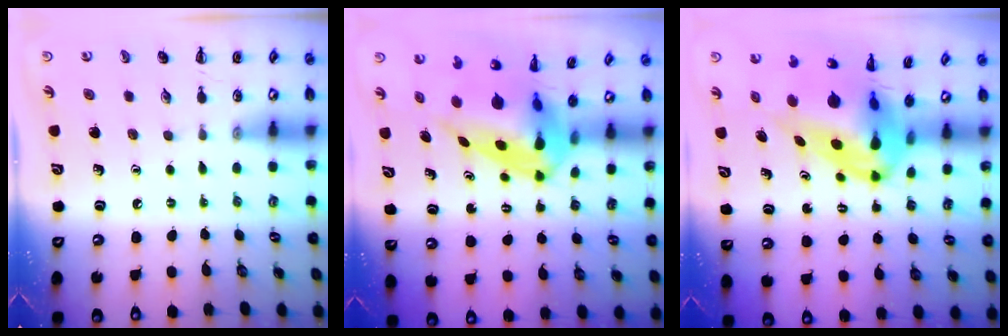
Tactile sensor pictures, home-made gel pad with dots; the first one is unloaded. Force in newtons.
{"total": 8.8, "press": 8.3, "slide": 2.8}
{"total": 10.8, "press": 10.3, "slide": 3.2}